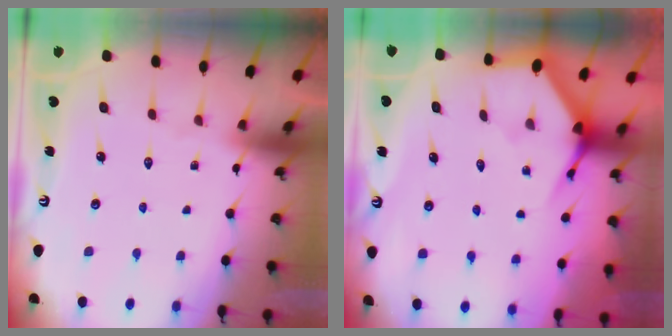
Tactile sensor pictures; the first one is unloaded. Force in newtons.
{"total": 3.8, "press": 3.8, "slide": 0.3}